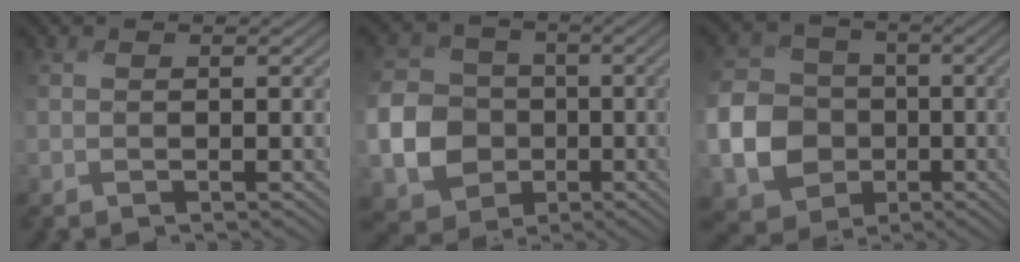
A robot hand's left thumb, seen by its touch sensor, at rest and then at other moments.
{"total": 9.9, "force": [-2.5, 8.7, 3.8], "torque": [-0.116, -0.032, -0.067]}
{"total": 11.0, "force": [-2.8, 9.7, 4.3], "torque": [-0.136, -0.034, -0.071]}